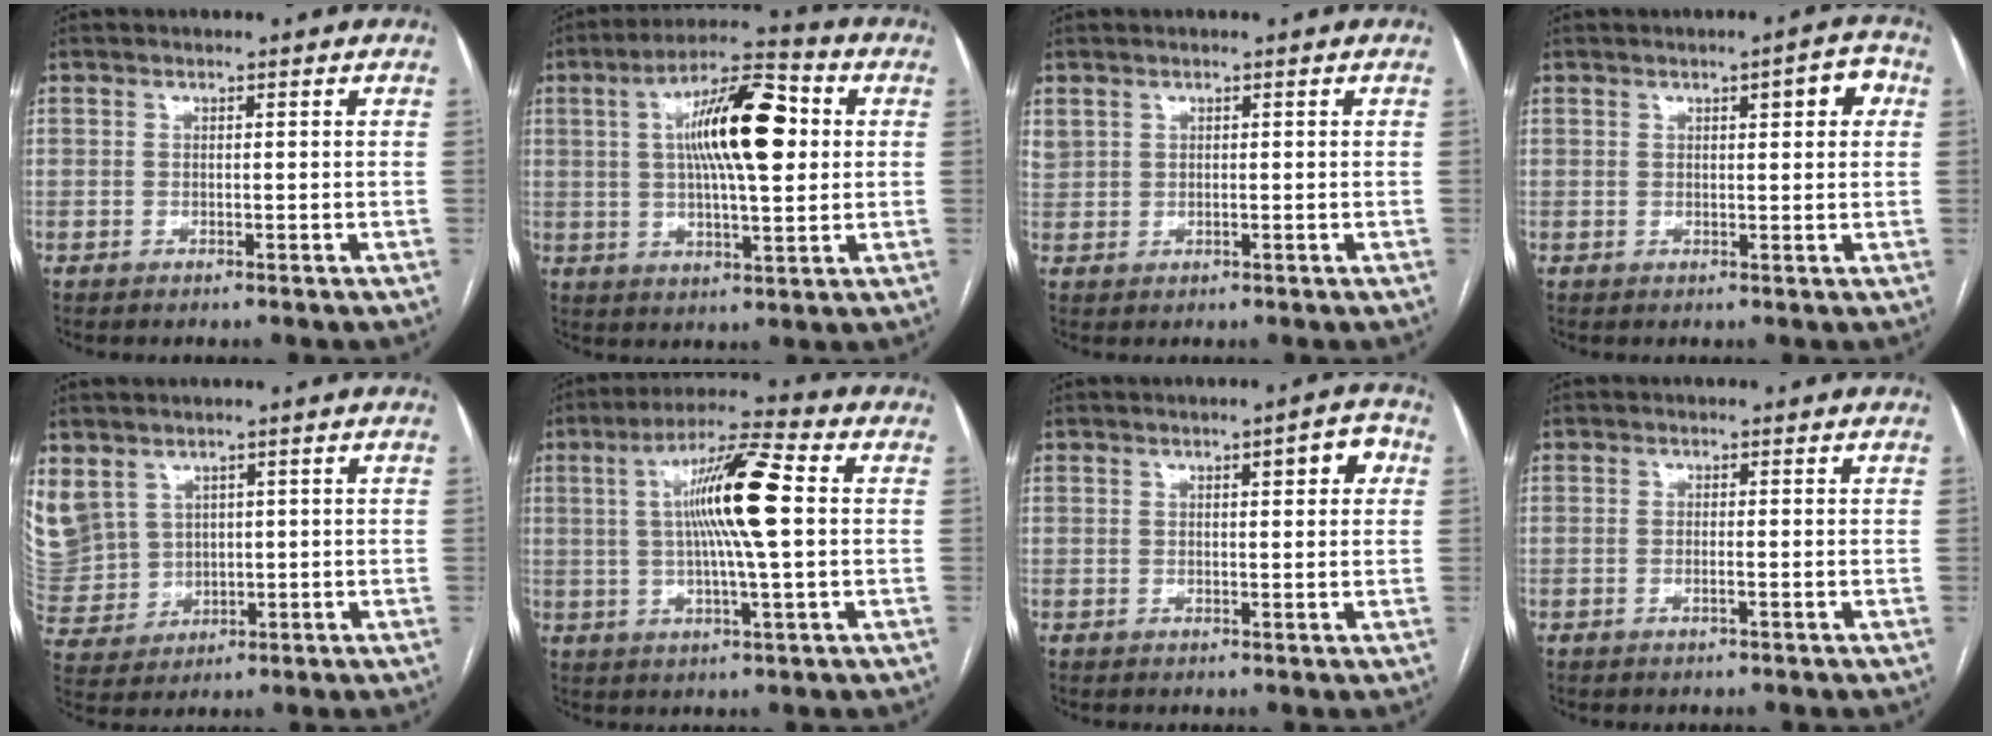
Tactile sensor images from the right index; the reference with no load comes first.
{"total": 14.6, "force": [2.7, 3.5, 13.9], "torque": [-0.239, 0.027, 0.038]}
{"total": 1.8, "force": [1.0, 1.3, 0.8], "torque": [-0.026, 0.013, 0.030]}
{"total": 4.4, "force": [1.5, 1.1, 3.9], "torque": [-0.047, 0.013, 0.018]}
{"total": 15.2, "force": [5.2, 13.1, 5.7], "torque": [-0.206, 0.039, 0.131]}
{"total": 12.7, "force": [1.5, 0.6, 12.6], "torque": [-0.224, 0.012, 0.022]}
{"total": 4.2, "force": [1.5, 1.2, 3.8], "torque": [-0.044, 0.012, 0.017]}
{"total": 0.9, "force": [-0.3, -0.1, 0.8], "torque": [-0.017, 0.000, -0.005]}